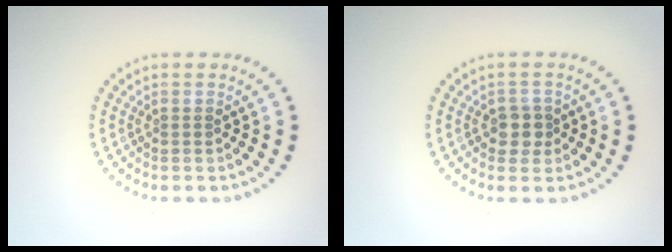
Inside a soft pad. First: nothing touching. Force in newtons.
{"total": 1.9, "press": 1.8, "slide": 0.7}